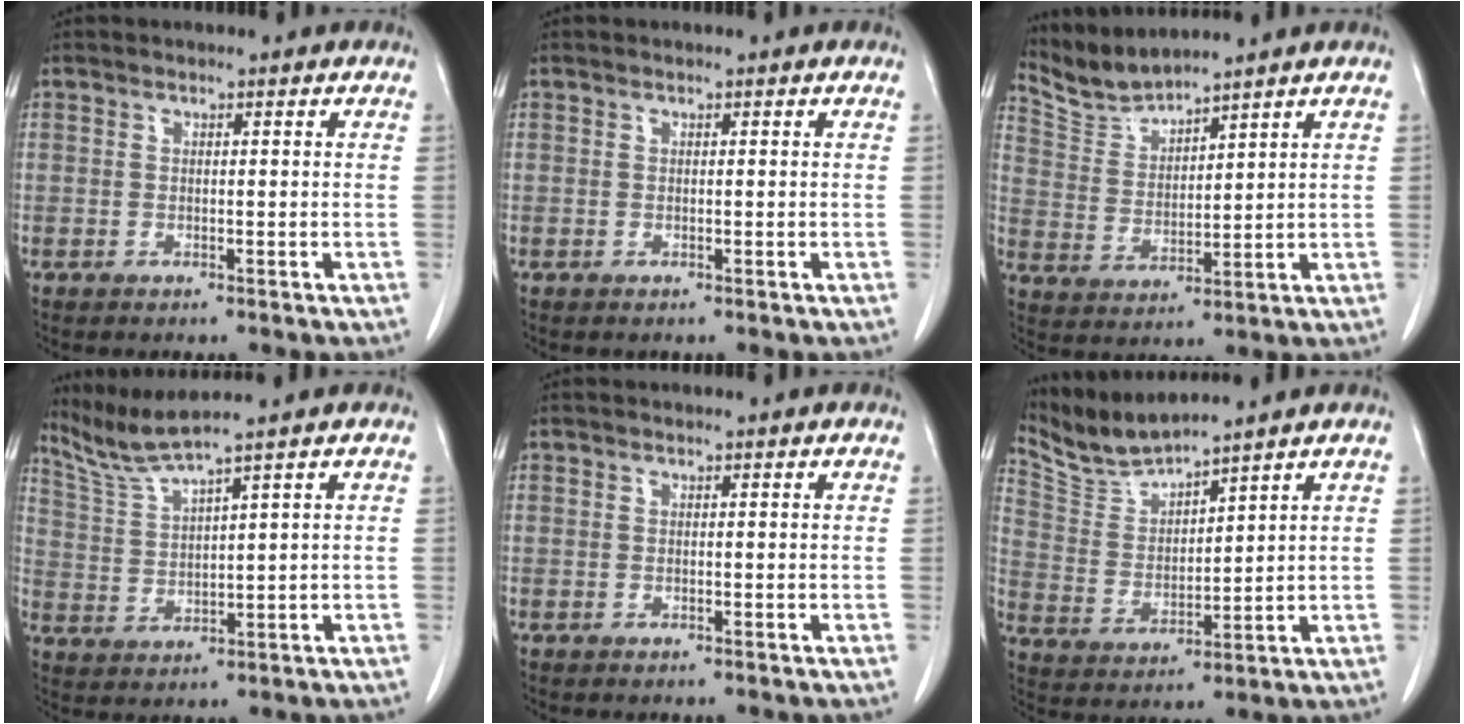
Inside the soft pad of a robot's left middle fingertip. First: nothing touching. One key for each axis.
{"total": 0.0}
{"total": 5.8, "fx": 5.7, "fy": -0.7, "fz": -0.1, "tx": -0.015, "ty": -0.001, "tz": 0.131}
{"total": 5.3, "fx": 4.7, "fy": -2.0, "fz": 1.4, "tx": -0.042, "ty": -0.011, "tz": 0.107}
{"total": 0.0}
{"total": 7.2, "fx": 7.1, "fy": -0.8, "fz": 1.1, "tx": -0.042, "ty": -0.001, "tz": 0.159}